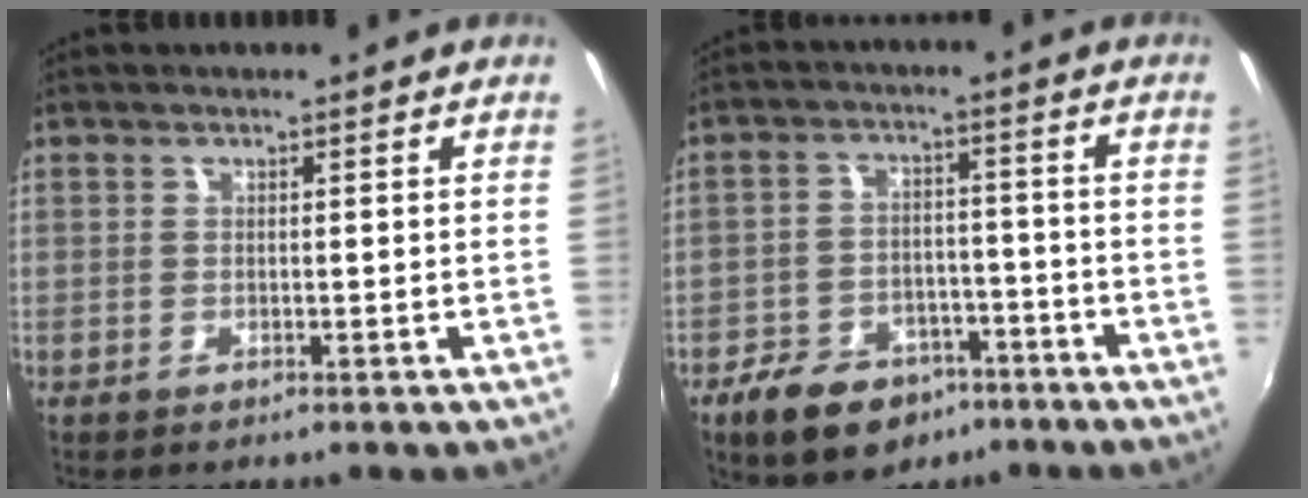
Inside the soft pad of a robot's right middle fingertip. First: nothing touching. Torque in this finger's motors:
{"motor_torque": [1.14, -1.00, 0.11, 0.08]}